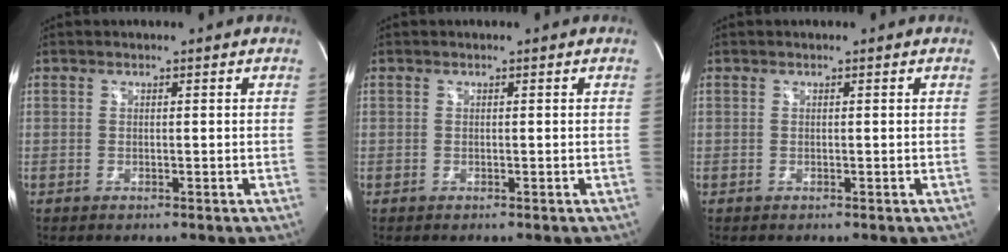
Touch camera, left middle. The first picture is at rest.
{"total": 0.0}
{"total": 0.0}